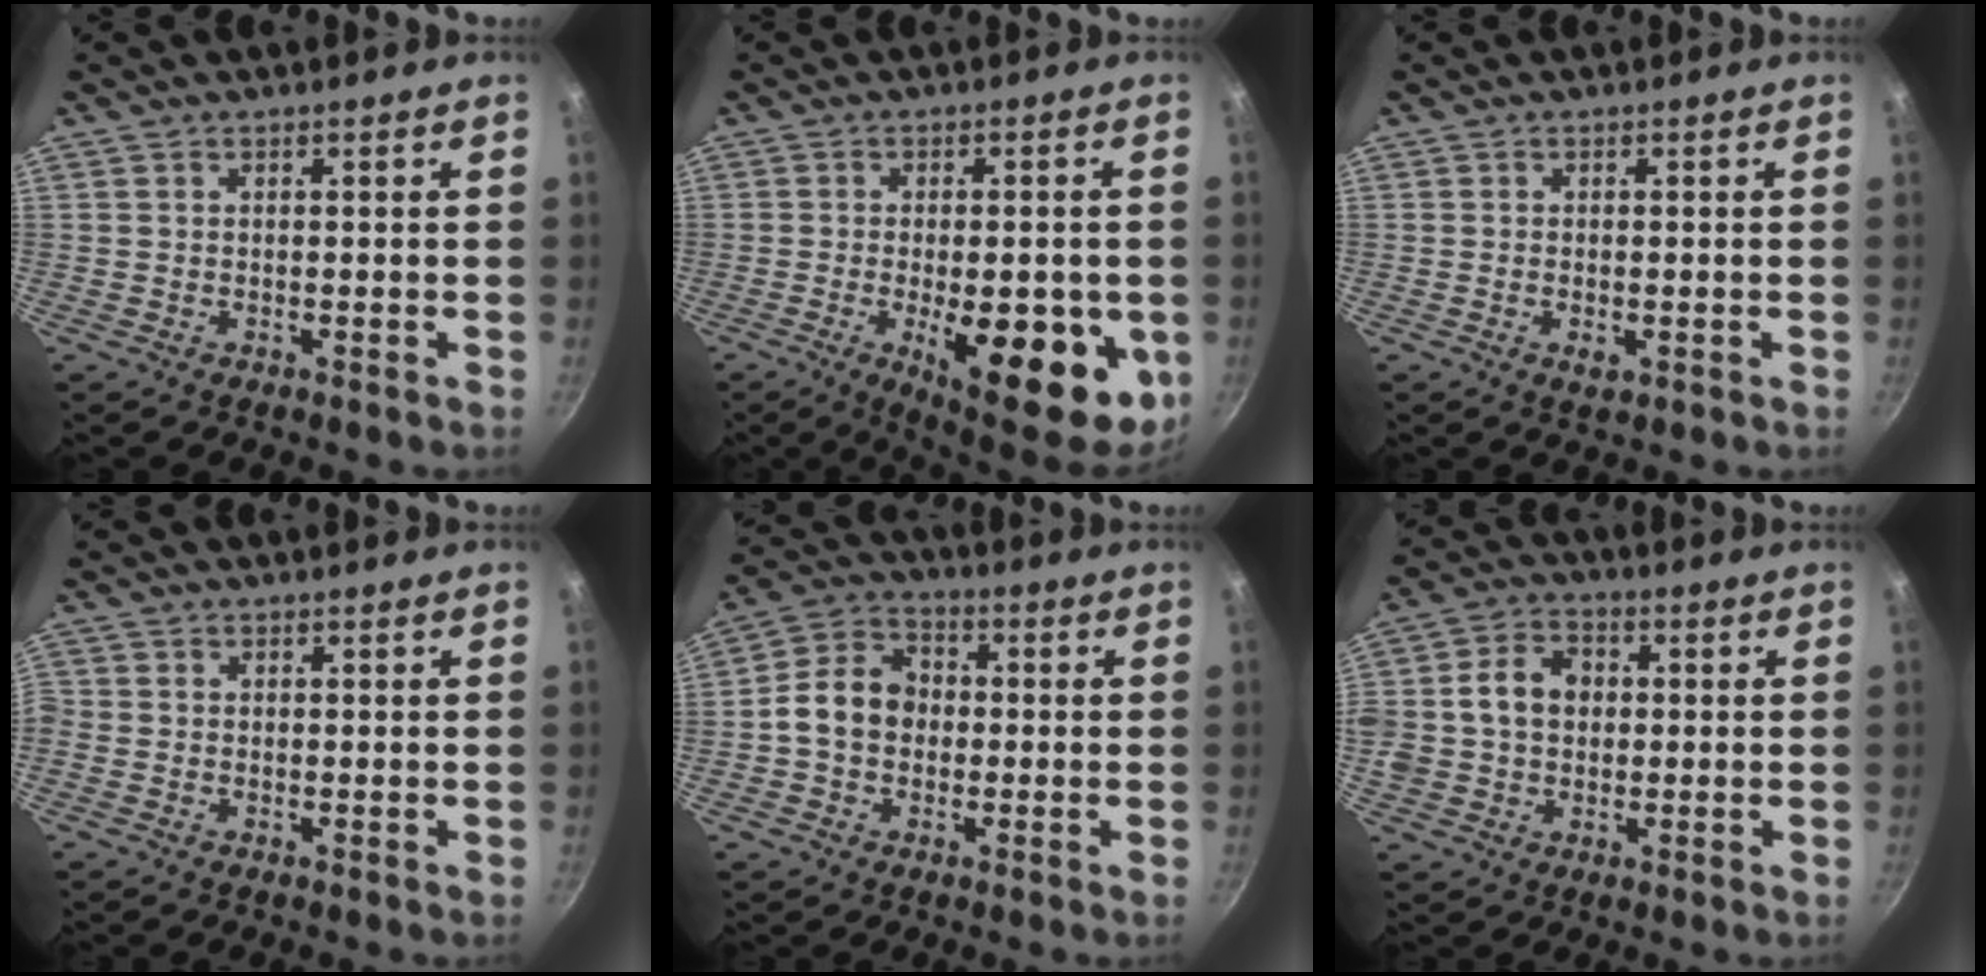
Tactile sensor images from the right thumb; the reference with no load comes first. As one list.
[{"total": 18.6, "force": [-4.7, 7.4, 16.3], "torque": [-0.182, -0.004, -0.052]}, {"total": 1.8, "force": [-0.5, 1.0, 1.4], "torque": [-0.026, -0.003, -0.004]}, {"total": 1.1, "force": [-0.3, 1.0, 0.3], "torque": [-0.006, 0.002, -0.009]}, {"total": 9.4, "force": [-0.7, 7.5, 5.7], "torque": [-0.077, 0.026, -0.031]}, {"total": 9.8, "force": [0.9, 7.9, 5.8], "torque": [-0.081, 0.017, 0.002]}]